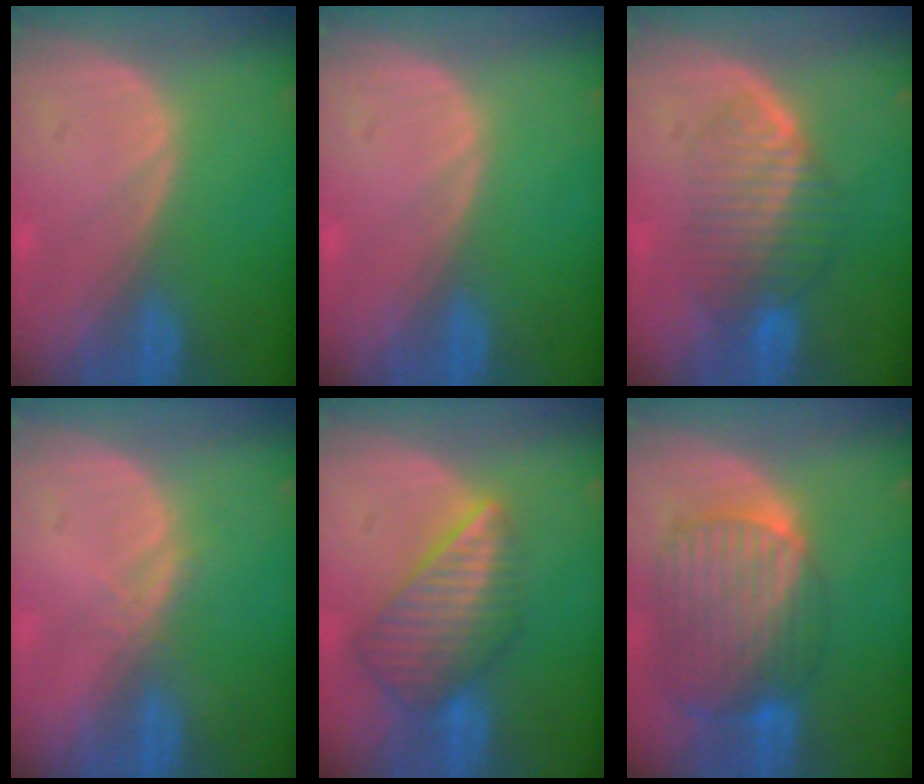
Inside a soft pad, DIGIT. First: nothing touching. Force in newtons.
{"total": 0.0}
{"total": 7.0, "press": 6.5, "slide": 2.5}
{"total": 1.5, "press": 1.3, "slide": 0.8}
{"total": 8.8, "press": 7.6, "slide": 4.4}
{"total": 10.6, "press": 9.1, "slide": 5.4}